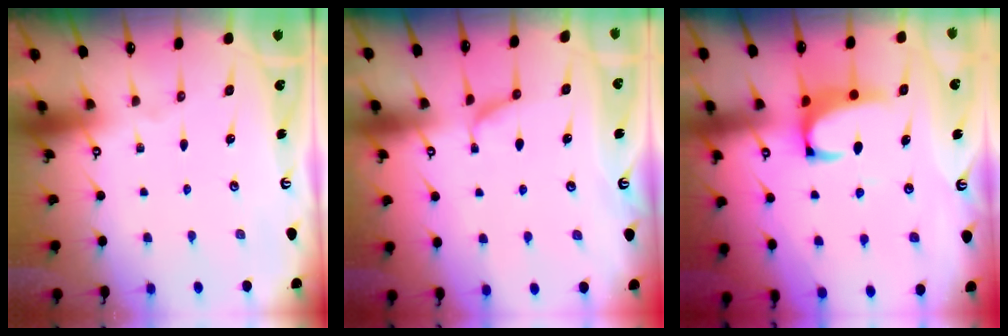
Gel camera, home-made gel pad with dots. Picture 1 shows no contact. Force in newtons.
{"total": 1.2, "press": 1.0, "slide": 0.6}
{"total": 2.2, "press": 2.0, "slide": 1.0}